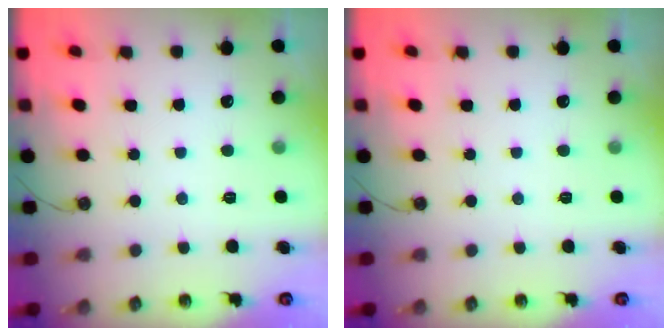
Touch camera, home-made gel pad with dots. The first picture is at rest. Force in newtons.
{"total": 0.0}